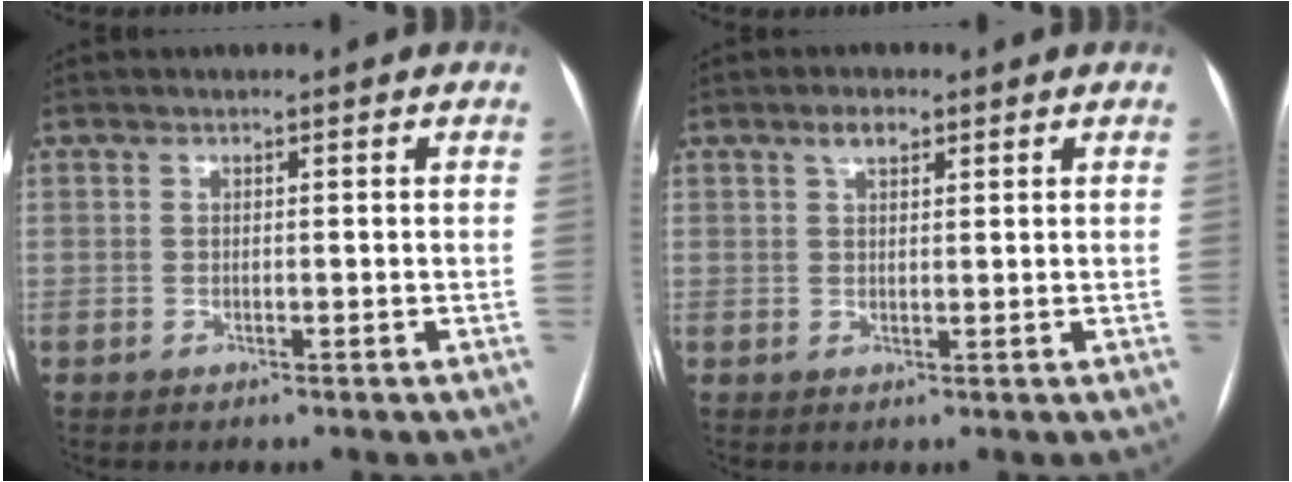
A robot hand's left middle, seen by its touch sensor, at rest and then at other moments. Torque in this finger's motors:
{"motor_torque": [0.30, -0.23, -0.04, 0.00]}